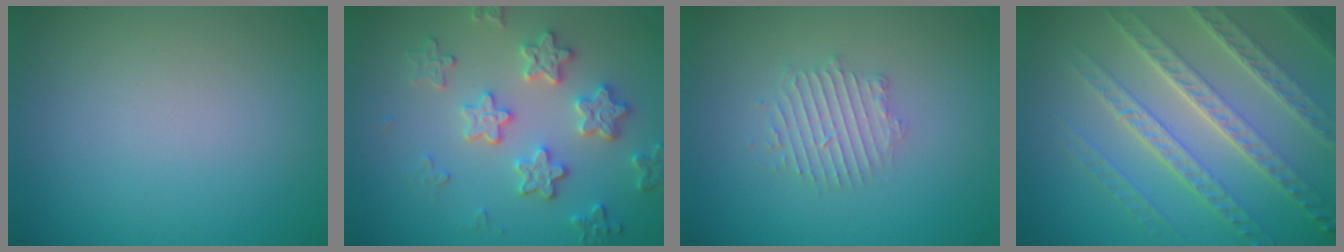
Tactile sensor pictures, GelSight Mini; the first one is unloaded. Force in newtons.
{"total": 4.0, "press": 3.9, "slide": 1.2}
{"total": 2.4, "press": 2.4, "slide": 0.3}
{"total": 7.8, "press": 5.5, "slide": 5.6}